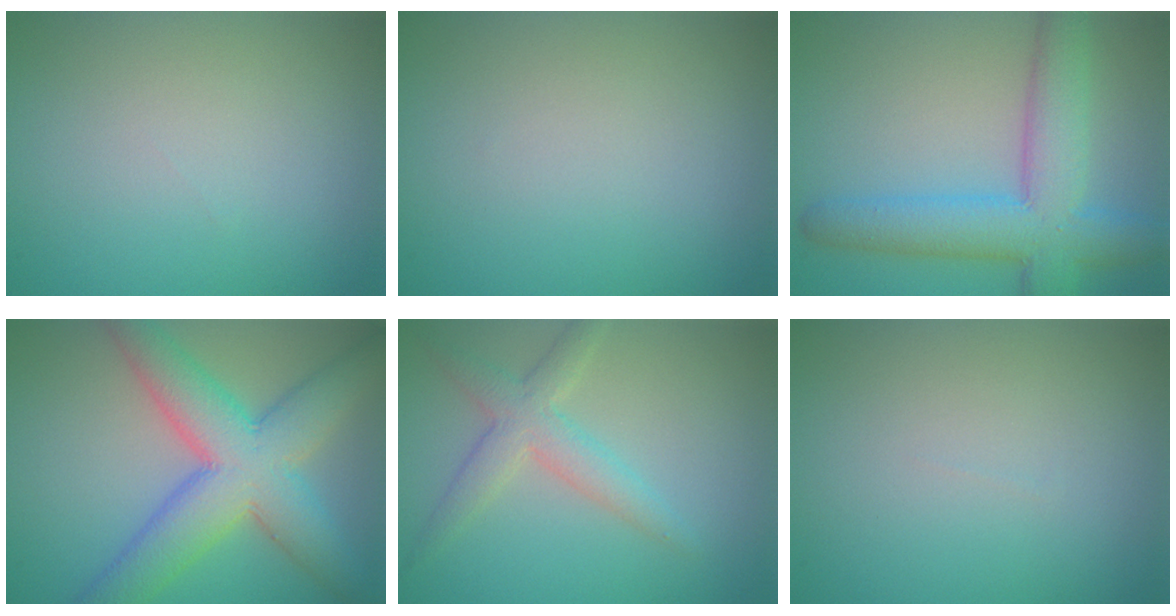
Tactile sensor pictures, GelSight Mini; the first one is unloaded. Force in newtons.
{"total": 0.0}
{"total": 7.6, "press": 7.6, "slide": 0.2}
{"total": 9.2, "press": 9.2, "slide": 0.2}
{"total": 3.4, "press": 3.4, "slide": 0.0}
{"total": 0.0}